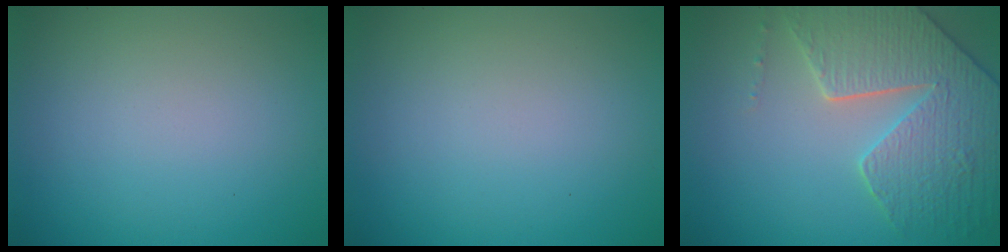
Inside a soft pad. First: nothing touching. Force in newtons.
{"total": 0.0}
{"total": 6.0, "press": 5.3, "slide": 2.9}